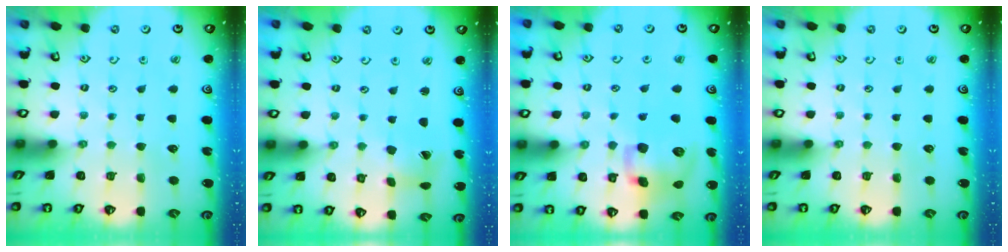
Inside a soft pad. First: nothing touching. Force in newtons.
{"total": 4.8, "press": 4.8, "slide": 0.5}
{"total": 14.2, "press": 14.0, "slide": 2.3}
{"total": 0.0}